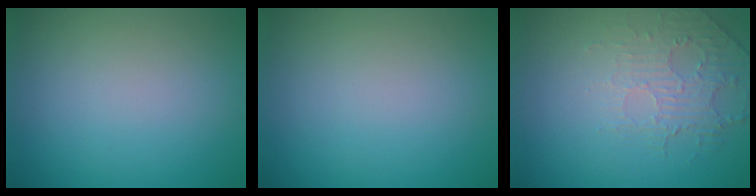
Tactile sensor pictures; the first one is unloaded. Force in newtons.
{"total": 0.0}
{"total": 2.1, "press": 1.2, "slide": 1.7}